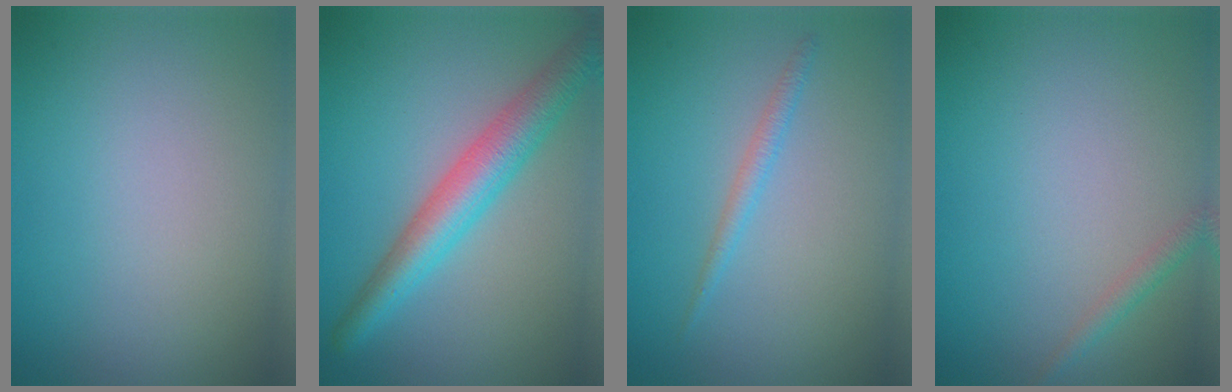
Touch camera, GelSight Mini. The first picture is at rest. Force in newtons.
{"total": 5.1, "press": 5.1, "slide": 0.1}
{"total": 1.2, "press": 1.2, "slide": 0.0}
{"total": 1.2, "press": 1.2, "slide": 0.1}